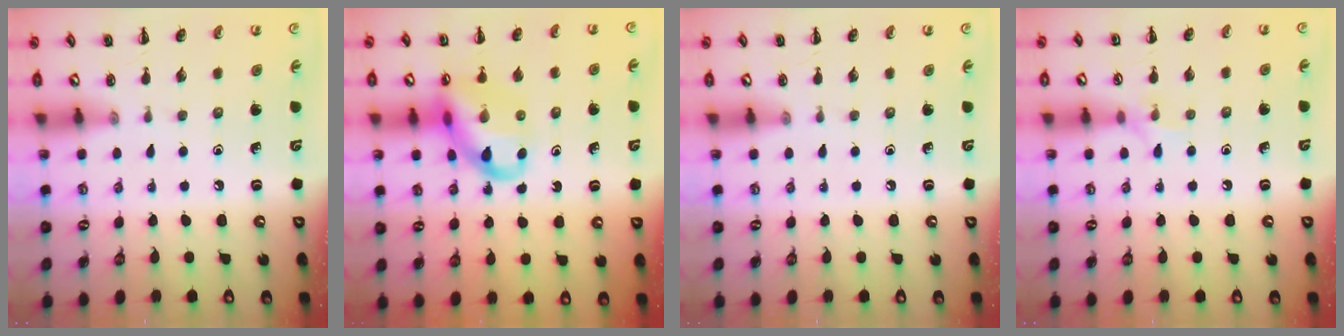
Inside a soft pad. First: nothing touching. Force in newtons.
{"total": 13.7, "press": 13.4, "slide": 2.8}
{"total": 0.0}
{"total": 5.1, "press": 5.0, "slide": 1.0}